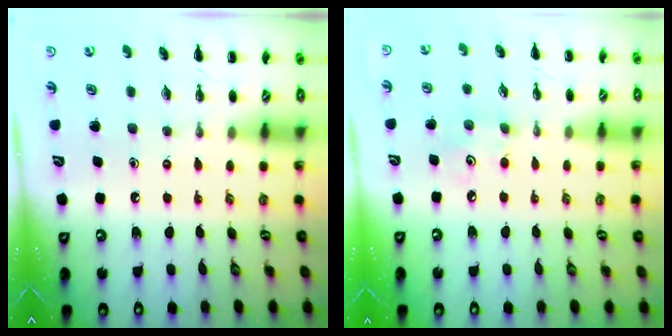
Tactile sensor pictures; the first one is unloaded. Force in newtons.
{"total": 3.7, "press": 3.6, "slide": 1.0}